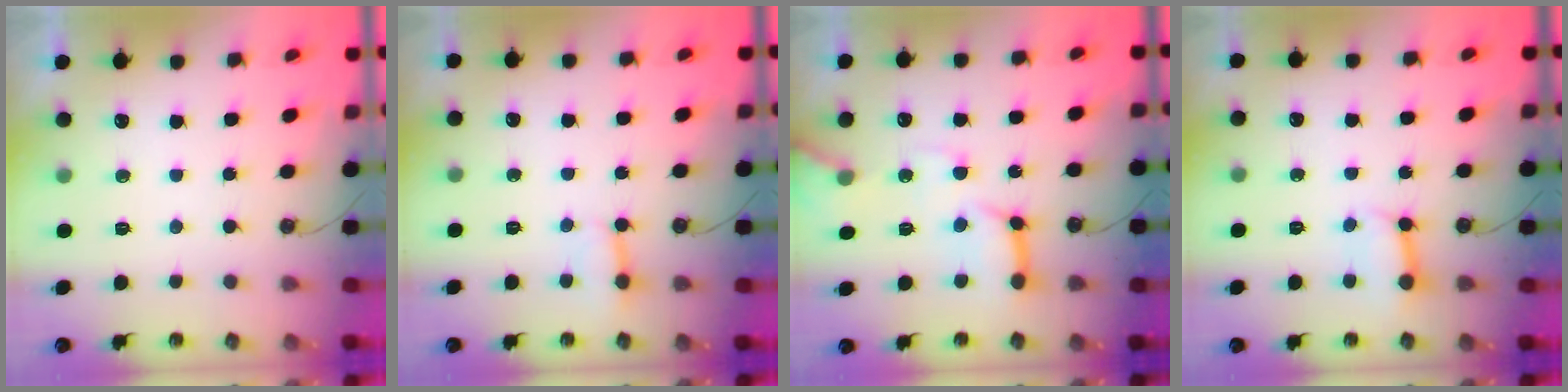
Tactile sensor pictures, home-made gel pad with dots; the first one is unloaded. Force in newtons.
{"total": 4.1, "press": 4.1, "slide": 0.7}
{"total": 12.3, "press": 12.3, "slide": 1.0}
{"total": 5.6, "press": 5.6, "slide": 0.7}